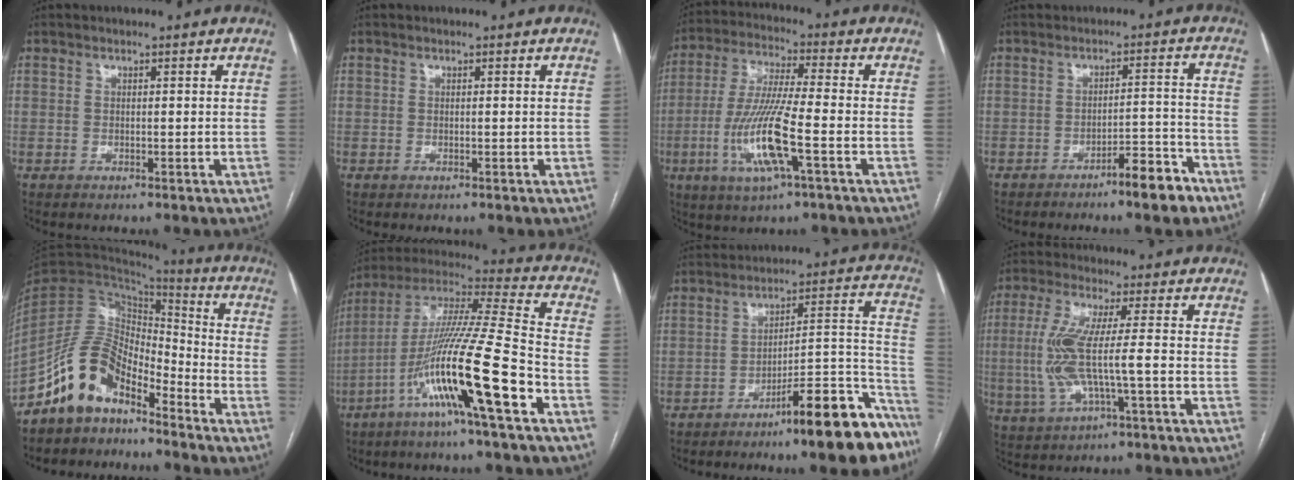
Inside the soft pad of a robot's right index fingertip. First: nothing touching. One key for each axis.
{"total": 0.0}
{"total": 12.9, "fx": -4.0, "fy": 0.8, "fz": 12.2, "tx": -0.254, "ty": -0.010, "tz": -0.078}
{"total": 5.9, "fx": -4.5, "fy": 0.7, "fz": 3.7, "tx": -0.041, "ty": 0.007, "tz": -0.068}
{"total": 11.1, "fx": -8.4, "fy": 5.0, "fz": 5.3, "tx": -0.108, "ty": 0.033, "tz": -0.162}
{"total": 19.2, "fx": -8.0, "fy": -0.5, "fz": 17.5, "tx": -0.340, "ty": -0.014, "tz": -0.152}
{"total": 15.8, "fx": -11.6, "fy": 2.3, "fz": 10.5, "tx": -0.081, "ty": 0.053, "tz": -0.176}
{"total": 9.8, "fx": -1.4, "fy": 0.9, "fz": 9.6, "tx": -0.210, "ty": 0.005, "tz": -0.028}